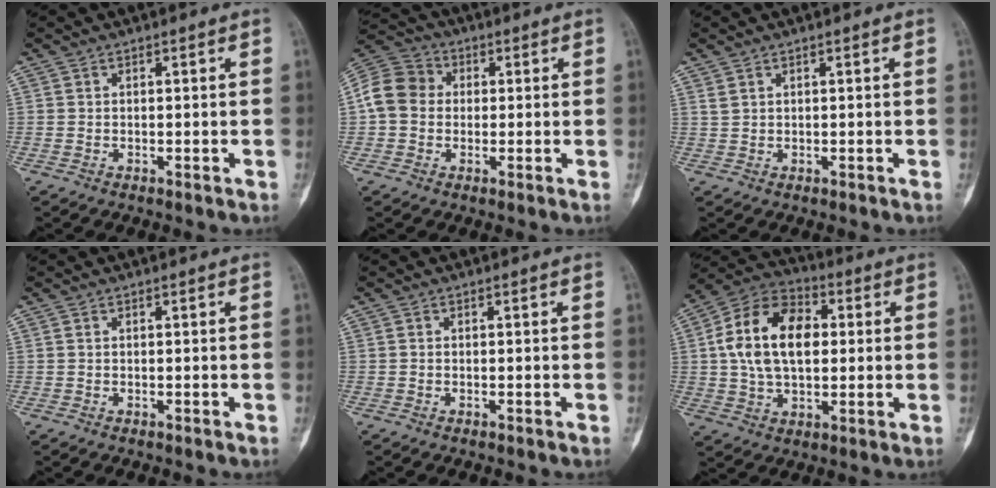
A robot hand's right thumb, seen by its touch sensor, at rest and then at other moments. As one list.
[{"total": 8.8, "force": [0.3, 7.6, 4.4], "torque": [-0.075, 0.026, -0.009]}, {"total": 0.9, "force": [0.7, 0.5, 0.3], "torque": [-0.005, -0.001, 0.017]}, {"total": 0.0}, {"total": 0.0}, {"total": 16.5, "force": [2.2, 10.4, 12.6], "torque": [-0.206, 0.019, 0.033]}]